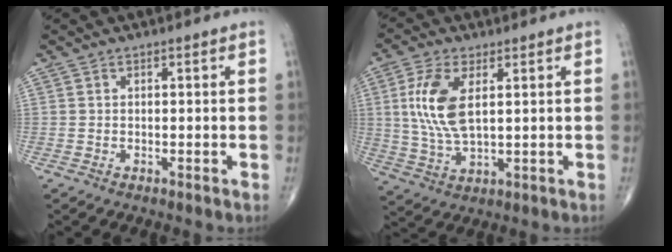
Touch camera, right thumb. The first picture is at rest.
{"total": 10.5, "force": [2.4, 4.8, 9.1], "torque": [-0.198, -0.006, 0.052]}